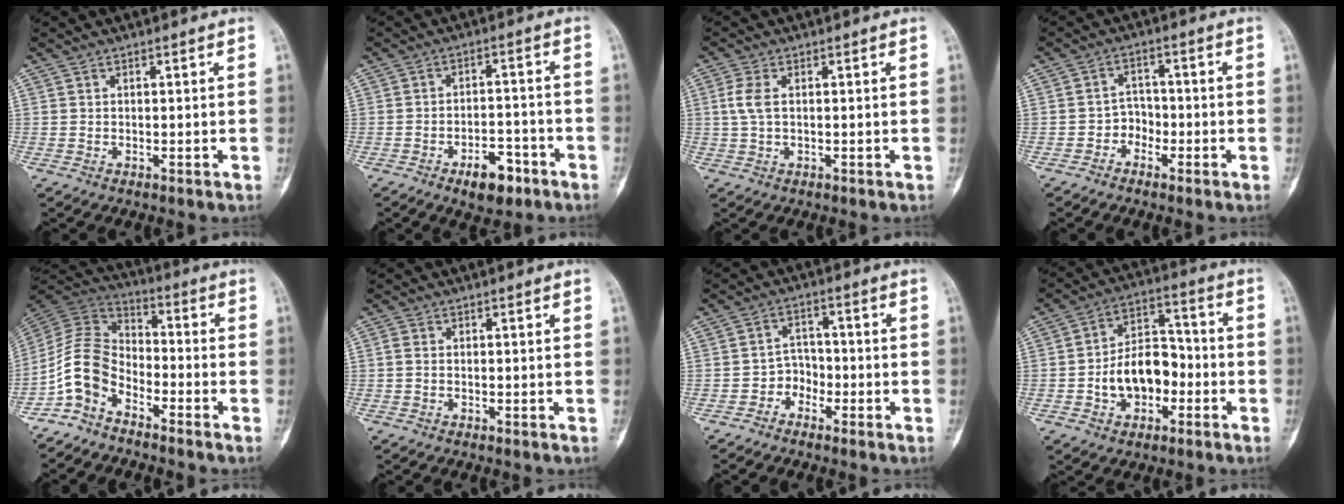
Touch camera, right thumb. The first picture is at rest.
{"total": 7.3, "force": [-4.3, 3.6, 4.7], "torque": [-0.054, 0.028, -0.062]}
{"total": 3.5, "force": [0.5, 1.7, 3.0], "torque": [-0.085, 0.006, 0.009]}
{"total": 3.3, "force": [-1.9, 2.6, 0.8], "torque": [0.016, 0.020, -0.044]}
{"total": 10.1, "force": [-5.9, 6.2, 5.5], "torque": [-0.103, 0.066, -0.132]}
{"total": 1.0, "force": [0.0, 0.6, 0.7], "torque": [-0.016, 0.000, -0.002]}
{"total": 3.6, "force": [-2.2, 2.8, 0.7], "torque": [0.017, 0.023, -0.050]}
{"total": 12.0, "force": [-3.1, 8.2, 8.2], "torque": [-0.102, 0.047, -0.054]}